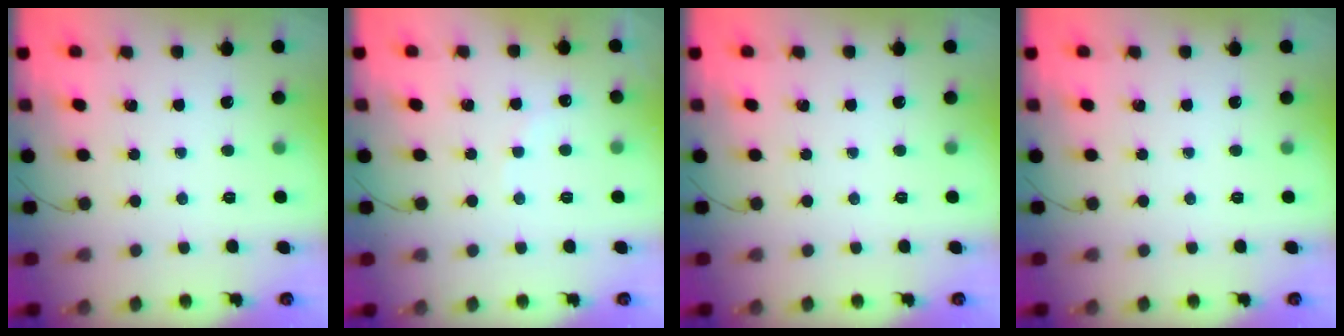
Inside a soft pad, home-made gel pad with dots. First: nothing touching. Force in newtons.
{"total": 5.7, "press": 5.6, "slide": 0.9}
{"total": 0.0}
{"total": 0.0}